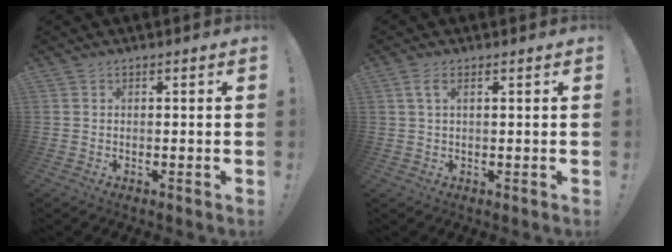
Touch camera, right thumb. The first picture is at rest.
{"total": 3.3, "force": [1.3, 1.2, 2.8], "torque": [-0.054, 0.003, 0.022]}